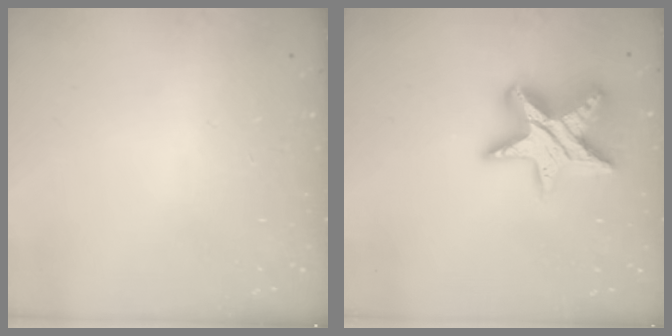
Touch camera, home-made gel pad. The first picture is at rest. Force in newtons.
{"total": 17.2, "press": 17.1, "slide": 1.3}